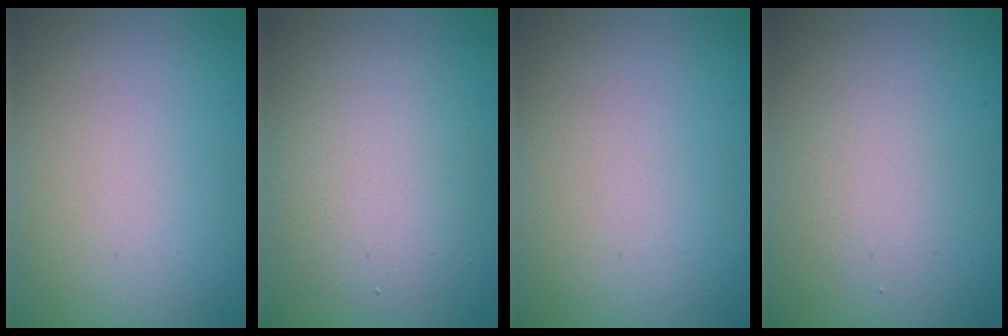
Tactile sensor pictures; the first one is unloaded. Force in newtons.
{"total": 4.1, "press": 4.1, "slide": 0.3}
{"total": 0.0}
{"total": 1.7, "press": 1.7, "slide": 0.2}